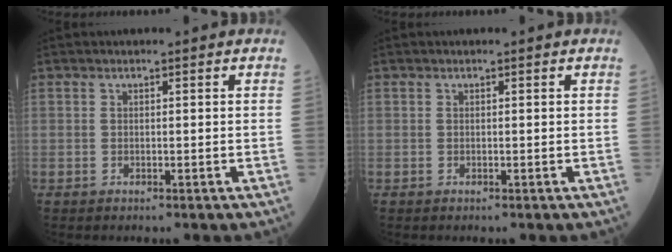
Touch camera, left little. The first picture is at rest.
{"total": 0.0}